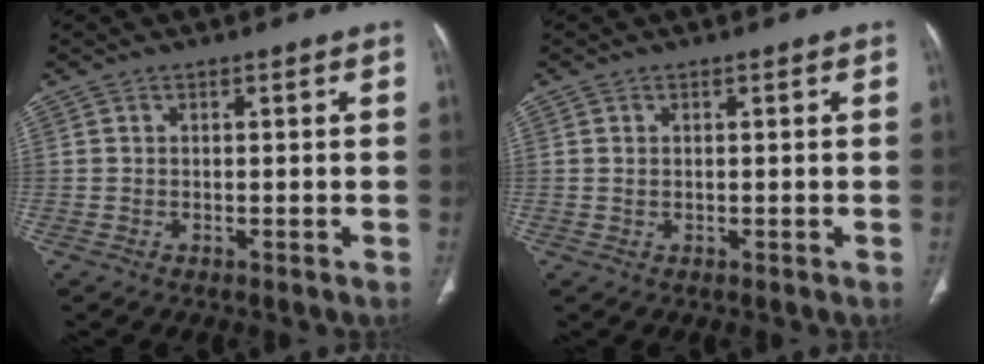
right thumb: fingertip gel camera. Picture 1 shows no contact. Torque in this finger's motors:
{"motor_torque": [-0.33, -0.34, 0.41, -0.01, -0.02]}